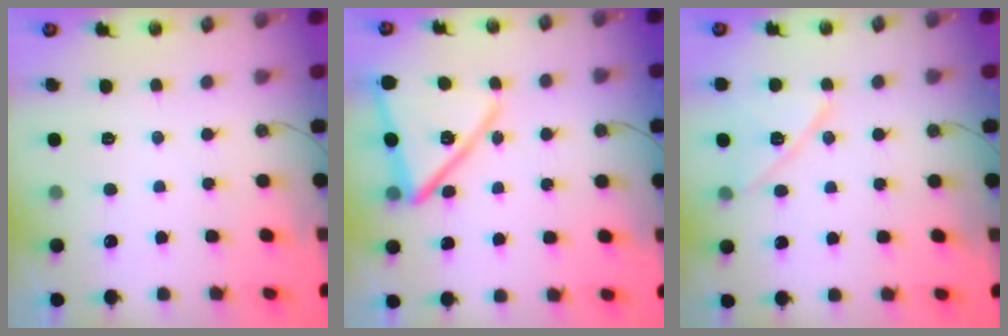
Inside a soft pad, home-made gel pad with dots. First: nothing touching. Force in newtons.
{"total": 15.0, "press": 14.9, "slide": 1.5}
{"total": 12.3, "press": 12.3, "slide": 0.6}